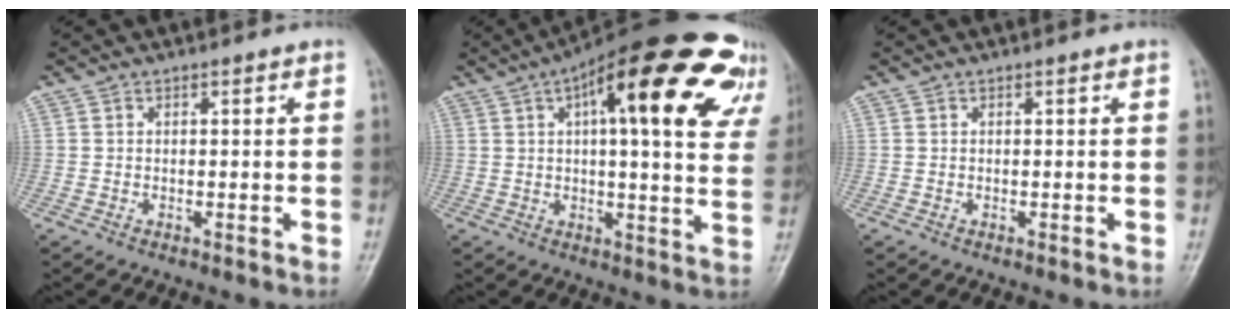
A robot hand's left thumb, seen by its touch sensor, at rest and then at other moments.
{"total": 26.2, "force": [12.3, 8.4, 21.6], "torque": [-0.279, 0.005, 0.159]}
{"total": 0.0}